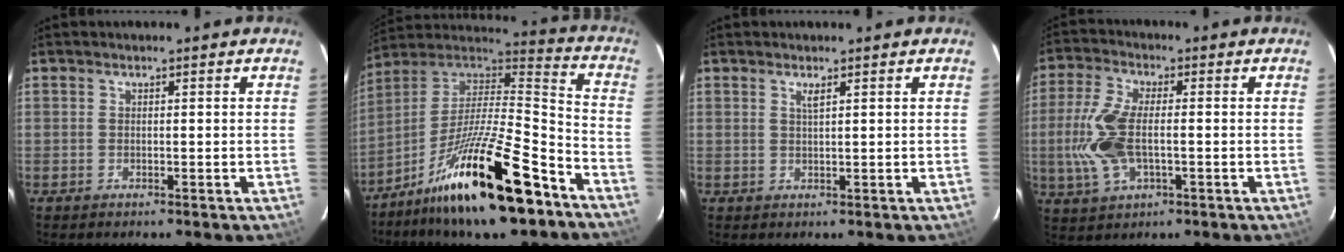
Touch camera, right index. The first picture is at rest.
{"total": 24.2, "force": [-15.3, 5.1, 18.0], "torque": [-0.305, -0.023, -0.260]}
{"total": 1.2, "force": [0.7, 0.1, 1.0], "torque": [-0.019, 0.000, 0.012]}
{"total": 11.5, "force": [-1.4, 5.4, 10.0], "torque": [-0.224, 0.001, -0.027]}